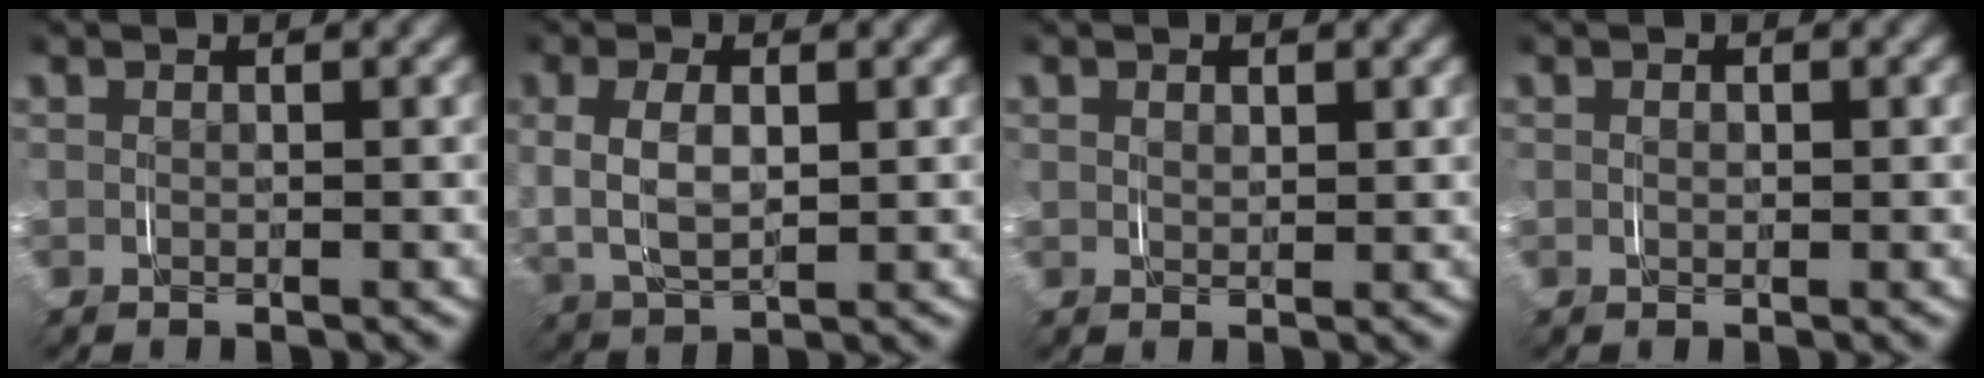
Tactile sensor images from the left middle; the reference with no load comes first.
{"total": 5.2, "force": [0.6, 3.4, 3.9], "torque": [-0.095, -0.002, 0.017]}
{"total": 0.9, "force": [0.6, 0.4, 0.4], "torque": [-0.007, -0.004, 0.015]}
{"total": 0.6, "force": [0.1, 0.4, 0.4], "torque": [-0.007, -0.001, 0.003]}